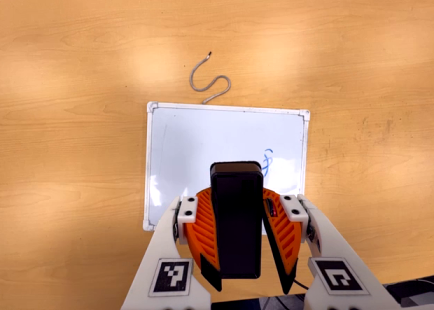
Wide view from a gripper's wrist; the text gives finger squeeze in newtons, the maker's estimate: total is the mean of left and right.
{"total": 10.8, "left": 10.2, "right": 11.4}